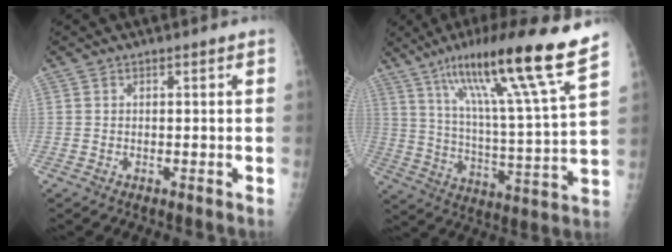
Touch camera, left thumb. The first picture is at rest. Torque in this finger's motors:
{"motor_torque": [0.46, 0.16, 1.61, -1.16, 0.29]}